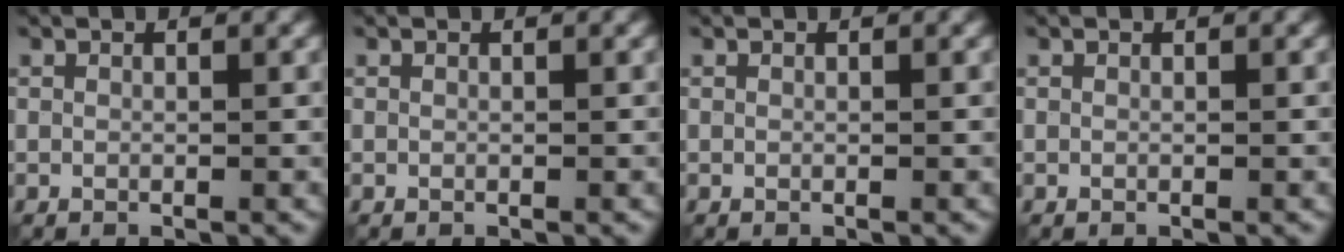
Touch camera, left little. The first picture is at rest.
{"total": 0.0}
{"total": 0.0}
{"total": 0.0}